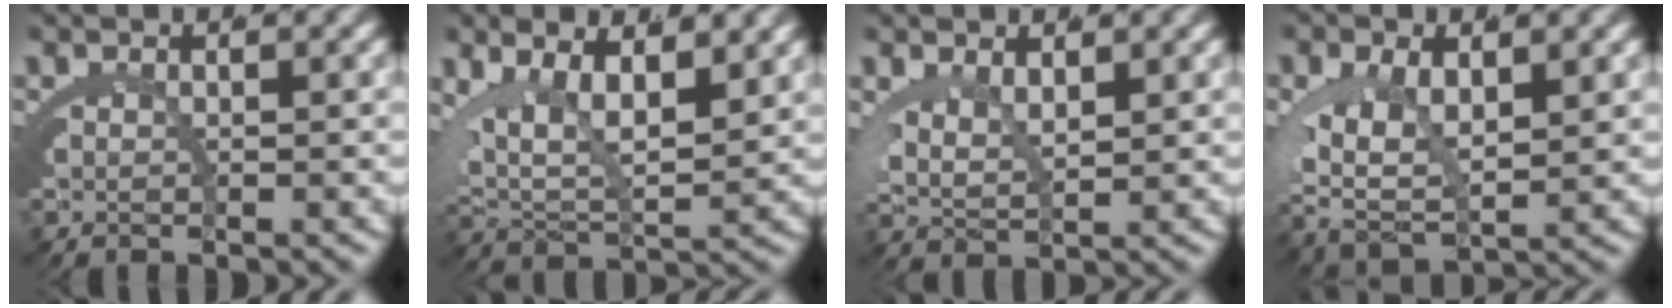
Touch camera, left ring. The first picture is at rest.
{"total": 9.1, "force": [1.8, 6.2, 6.3], "torque": [-0.122, -0.016, 0.030]}
{"total": 3.1, "force": [1.4, 1.8, 2.1], "torque": [-0.062, -0.023, 0.040]}
{"total": 6.9, "force": [-0.6, 4.8, 4.9], "torque": [-0.126, -0.036, 0.006]}